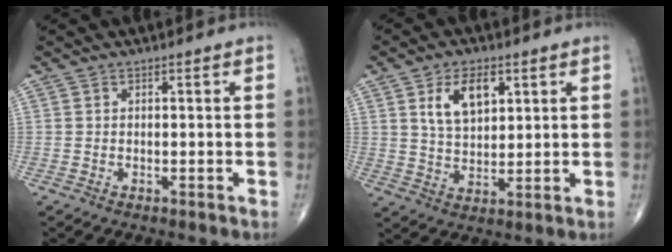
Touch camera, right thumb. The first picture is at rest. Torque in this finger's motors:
{"motor_torque": [-0.40, 0.46, 0.48, 0.04, 0.03]}